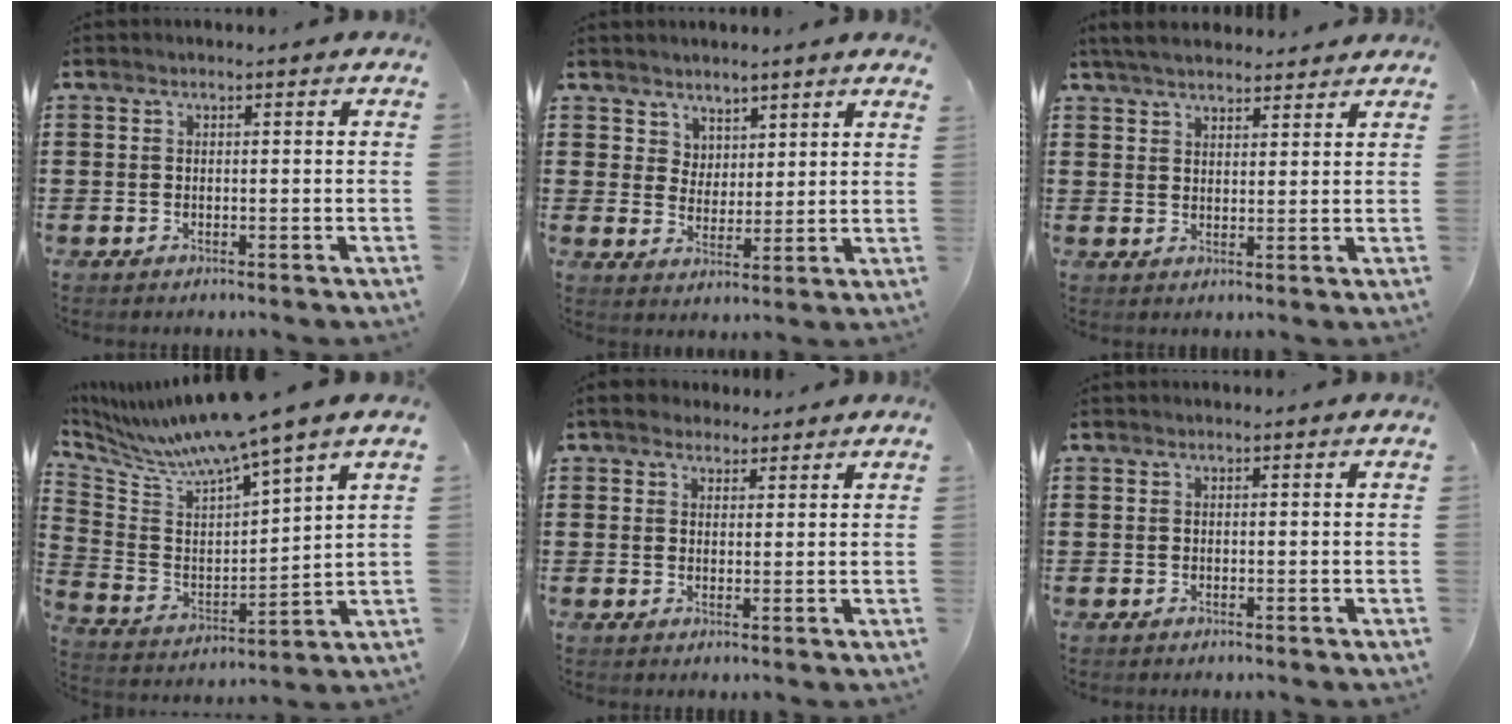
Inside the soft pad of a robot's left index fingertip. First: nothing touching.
{"total": 4.0, "force": [3.3, 2.3, -0.4], "torque": [-0.010, -0.001, 0.064]}
{"total": 4.5, "force": [4.2, 0.9, 1.3], "torque": [-0.038, -0.004, 0.079]}
{"total": 7.3, "force": [6.2, -0.6, 3.8], "torque": [-0.103, -0.052, 0.096]}
{"total": 3.4, "force": [2.8, 1.8, 0.6], "torque": [-0.023, 0.006, 0.052]}
{"total": 0.0}